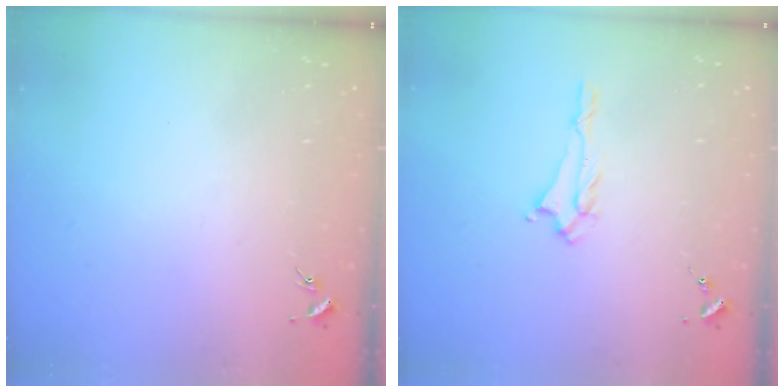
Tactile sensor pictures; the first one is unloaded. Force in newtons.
{"total": 1.4, "press": 1.3, "slide": 0.2}